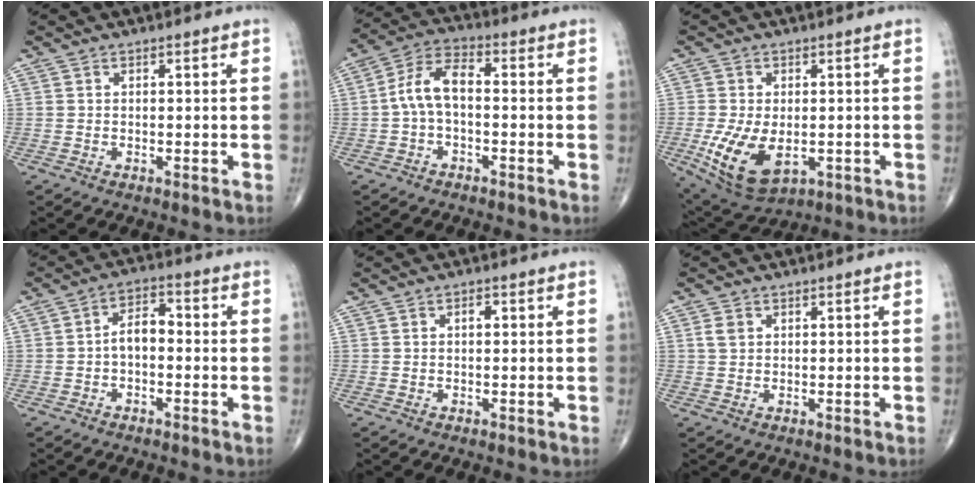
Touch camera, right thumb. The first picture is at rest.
{"total": 7.5, "force": [-0.7, 3.8, 6.4], "torque": [-0.124, 0.031, -0.024]}
{"total": 11.7, "force": [-2.5, 6.7, 9.2], "torque": [-0.172, -0.011, -0.026]}
{"total": 5.1, "force": [-0.8, 3.0, 4.1], "torque": [-0.060, 0.025, -0.024]}
{"total": 1.2, "force": [0.2, 0.6, 0.9], "torque": [-0.013, 0.003, 0.001]}
{"total": 1.9, "force": [0.6, 1.5, 1.1], "torque": [-0.021, 0.003, 0.014]}